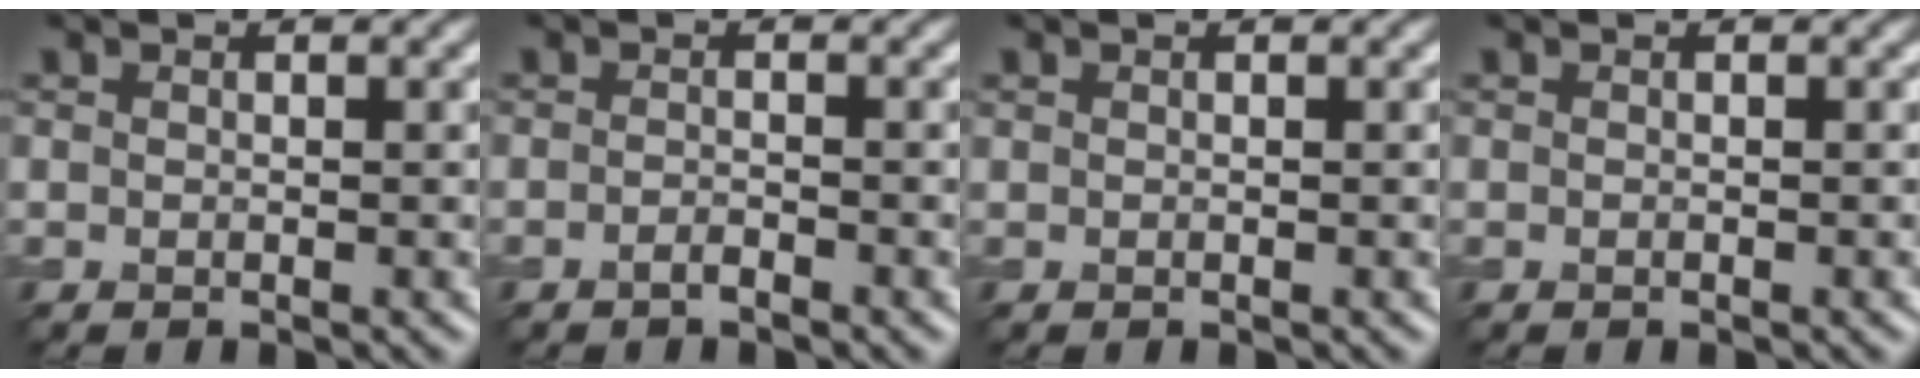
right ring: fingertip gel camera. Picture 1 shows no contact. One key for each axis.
{"total": 0.9, "fx": -0.7, "fy": 0.2, "fz": 0.6, "tx": -0.012, "ty": 0.002, "tz": -0.014}
{"total": 0.0}
{"total": 0.0}